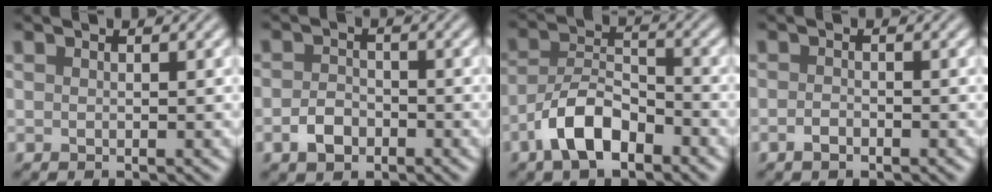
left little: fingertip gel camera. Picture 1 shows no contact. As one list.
[{"total": 2.5, "force": [-1.5, 1.6, 1.2], "torque": [-0.017, 0.004, -0.036]}, {"total": 5.6, "force": [-3.6, 2.4, 3.6], "torque": [-0.062, 0.007, -0.075]}, {"total": 1.2, "force": [-0.9, 0.5, 0.5], "torque": [-0.009, 0.001, -0.023]}]